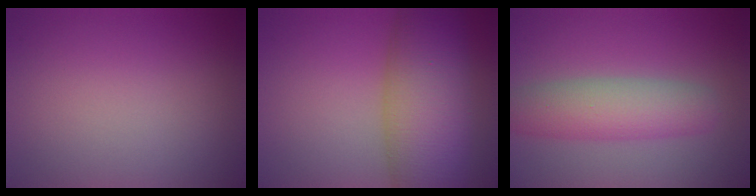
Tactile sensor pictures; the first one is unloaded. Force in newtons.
{"total": 10.8, "press": 10.8, "slide": 0.4}
{"total": 4.8, "press": 4.8, "slide": 0.2}